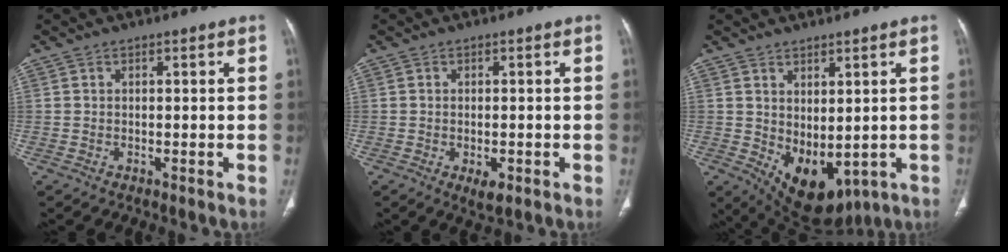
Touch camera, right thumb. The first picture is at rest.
{"total": 3.1, "force": [-1.1, 1.5, 2.5], "torque": [-0.036, -0.002, -0.011]}
{"total": 10.7, "force": [-0.9, 6.3, 8.7], "torque": [-0.112, -0.012, 0.021]}